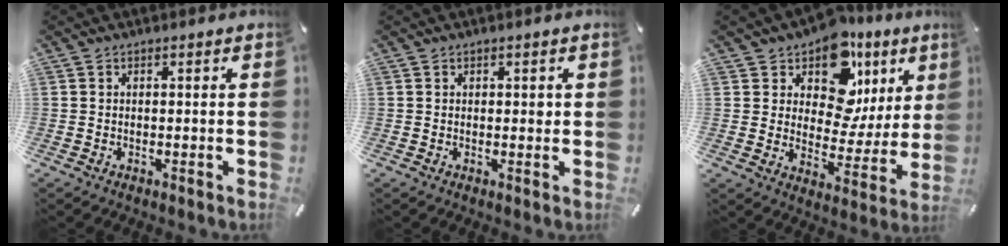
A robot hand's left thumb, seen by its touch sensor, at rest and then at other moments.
{"total": 1.1, "force": [0.4, 0.7, 0.8], "torque": [-0.007, -0.001, 0.004]}
{"total": 14.3, "force": [8.4, 9.2, 7.1], "torque": [-0.101, -0.070, 0.147]}